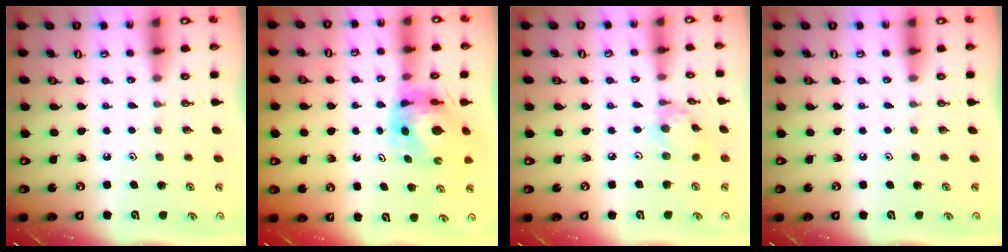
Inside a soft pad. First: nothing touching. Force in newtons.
{"total": 7.9, "press": 7.9, "slide": 0.7}
{"total": 3.4, "press": 3.4, "slide": 0.1}
{"total": 0.0}